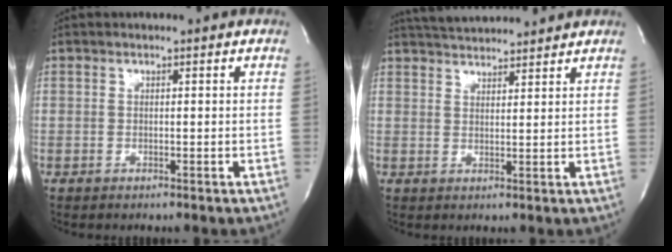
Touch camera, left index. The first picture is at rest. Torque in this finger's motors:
{"motor_torque": [-0.31, -0.36, 0.05, 0.06]}